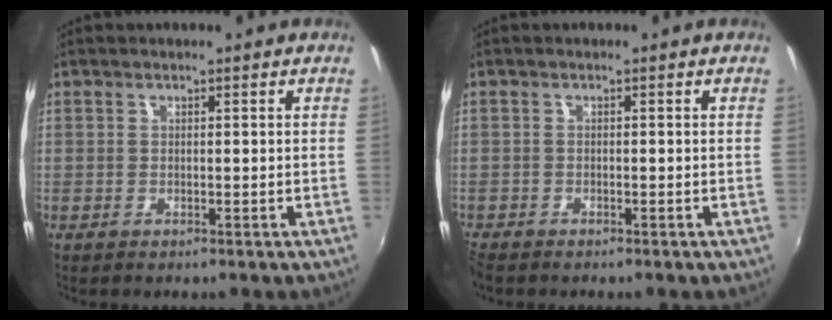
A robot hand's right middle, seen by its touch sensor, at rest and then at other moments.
{"total": 2.2, "force": [-2.0, 0.7, 0.5], "torque": [-0.018, -0.013, -0.041]}